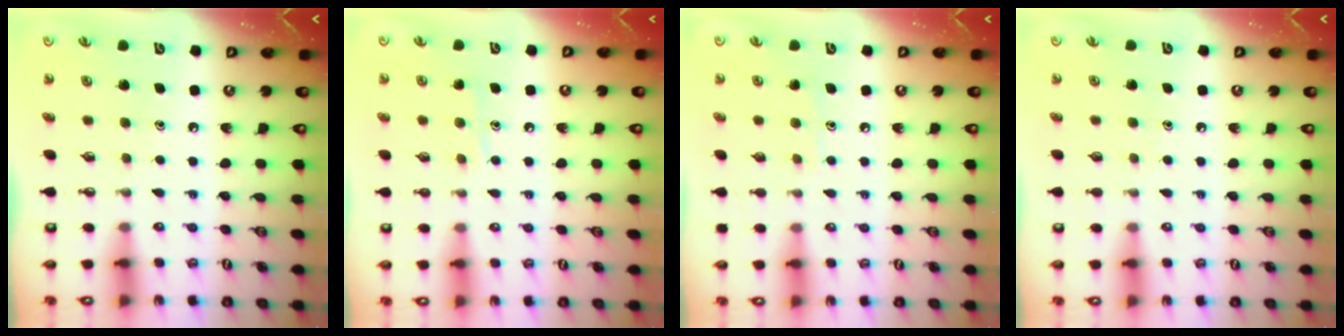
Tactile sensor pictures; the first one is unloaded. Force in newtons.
{"total": 6.6, "press": 6.5, "slide": 0.7}
{"total": 6.0, "press": 6.0, "slide": 0.6}
{"total": 3.7, "press": 3.7, "slide": 0.4}